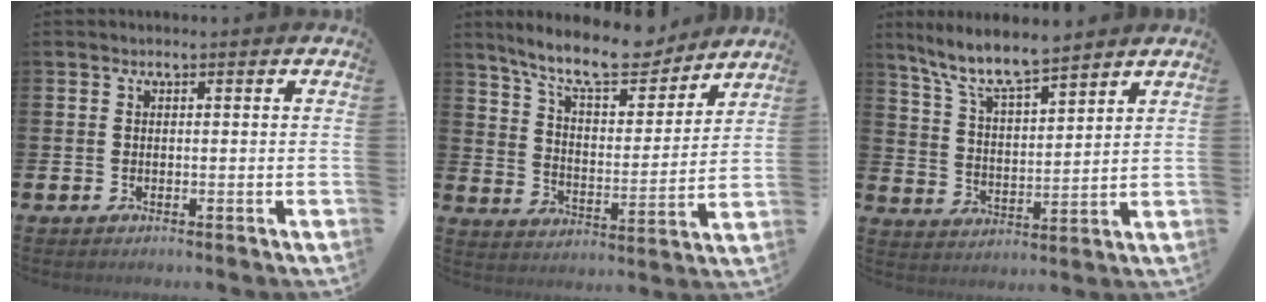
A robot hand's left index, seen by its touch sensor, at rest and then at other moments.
{"total": 11.6, "force": [10.2, 2.8, 4.7], "torque": [-0.117, -0.056, 0.181]}
{"total": 8.4, "force": [7.6, 1.0, 3.4], "torque": [-0.097, -0.037, 0.138]}